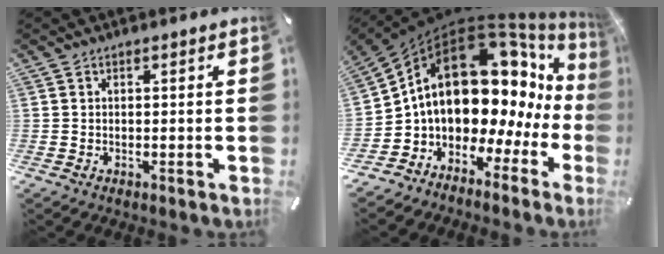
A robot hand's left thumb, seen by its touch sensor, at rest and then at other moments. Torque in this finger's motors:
{"motor_torque": [2.05, 2.72, 0.82, 0.37, 0.43]}